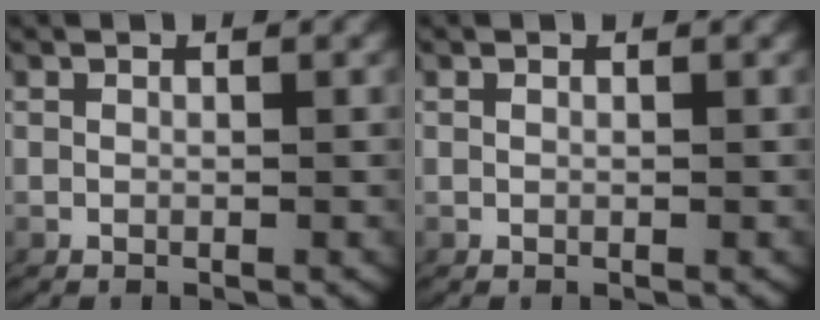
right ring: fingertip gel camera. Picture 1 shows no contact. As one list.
[{"total": 0.0}]